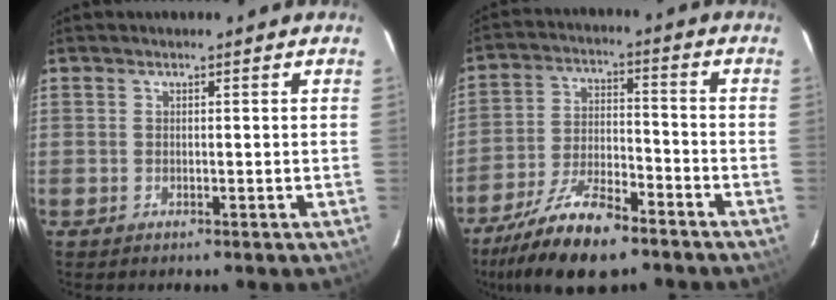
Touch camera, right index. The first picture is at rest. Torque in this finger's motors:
{"motor_torque": [1.13, -1.01, 0.67, 0.15]}